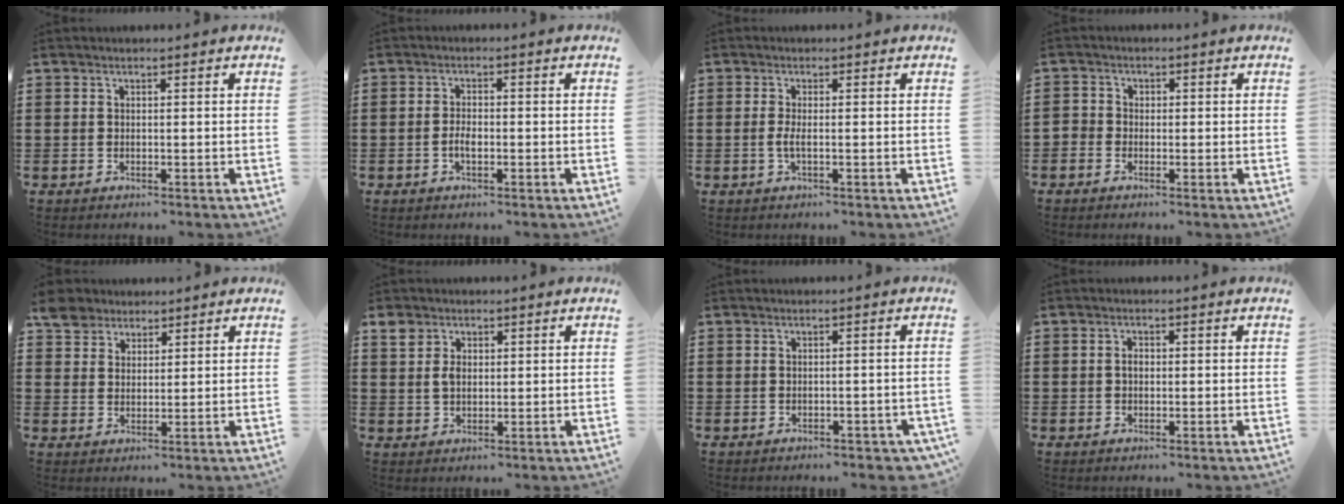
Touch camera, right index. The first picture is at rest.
{"total": 2.2, "force": [-0.7, 1.0, 1.8], "torque": [-0.042, 0.000, -0.016]}
{"total": 1.9, "force": [-0.4, 0.2, 1.8], "torque": [-0.040, -0.003, -0.011]}
{"total": 1.4, "force": [-0.9, 1.1, 0.1], "torque": [-0.006, 0.005, -0.020]}
{"total": 5.3, "force": [4.0, 3.2, 1.1], "torque": [-0.044, 0.008, 0.076]}
{"total": 3.3, "force": [1.2, 2.4, 1.8], "torque": [-0.046, 0.012, 0.020]}
{"total": 1.0, "force": [-0.9, 0.2, 0.4], "torque": [-0.011, -0.003, -0.019]}
{"total": 1.4, "force": [-0.1, 0.8, 1.1], "torque": [-0.022, 0.003, -0.004]}